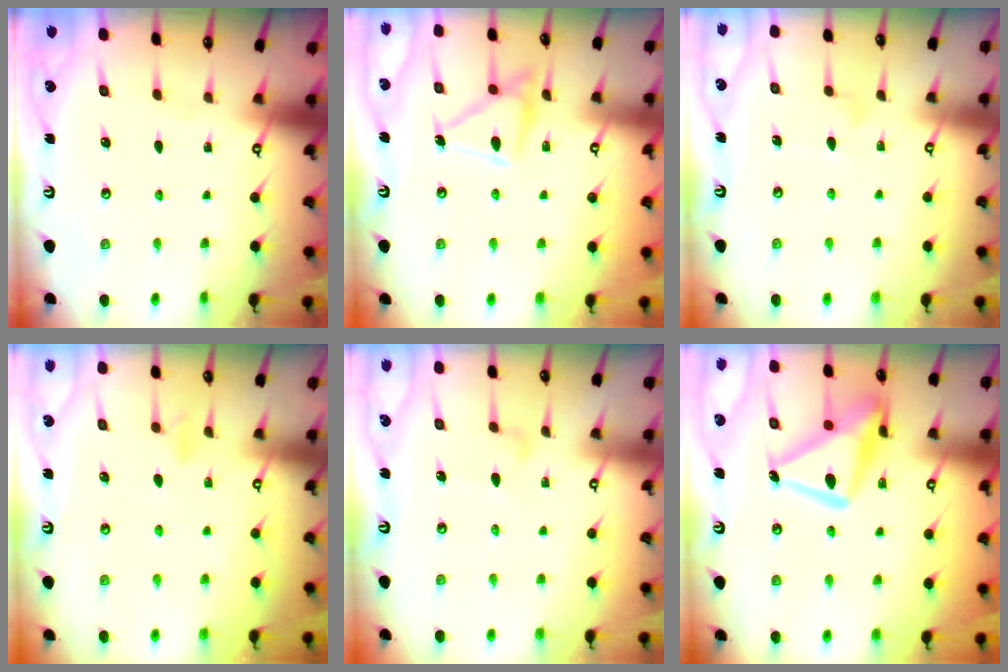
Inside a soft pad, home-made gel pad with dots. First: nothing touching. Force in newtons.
{"total": 15.3, "press": 15.3, "slide": 1.1}
{"total": 8.1, "press": 8.1, "slide": 0.5}
{"total": 7.3, "press": 7.1, "slide": 1.5}
{"total": 7.8, "press": 7.8, "slide": 0.5}
{"total": 18.5, "press": 18.5, "slide": 1.5}